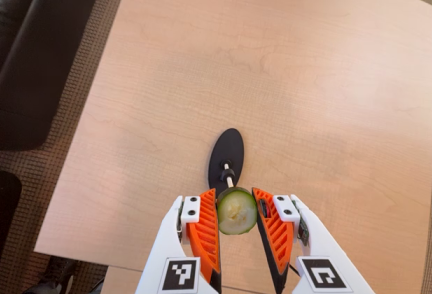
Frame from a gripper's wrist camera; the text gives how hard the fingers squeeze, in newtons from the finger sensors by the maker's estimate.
{"total": 9.9, "left": 10.5, "right": 9.4}